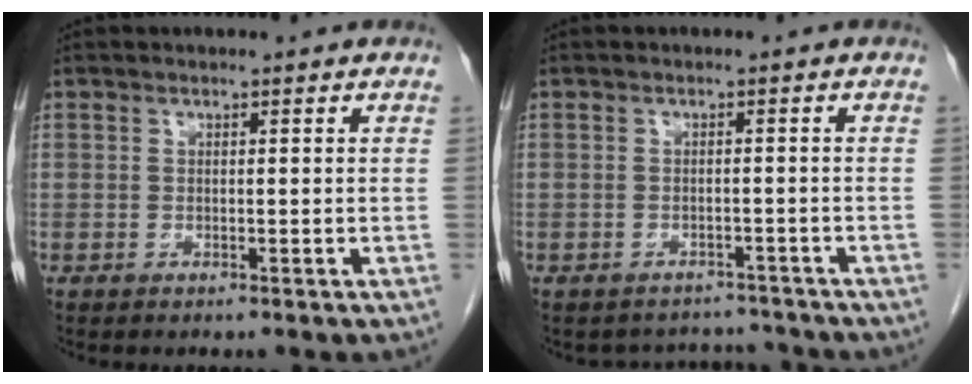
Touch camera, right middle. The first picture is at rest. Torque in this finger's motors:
{"motor_torque": [-0.52, -0.15, -0.09, -0.03]}